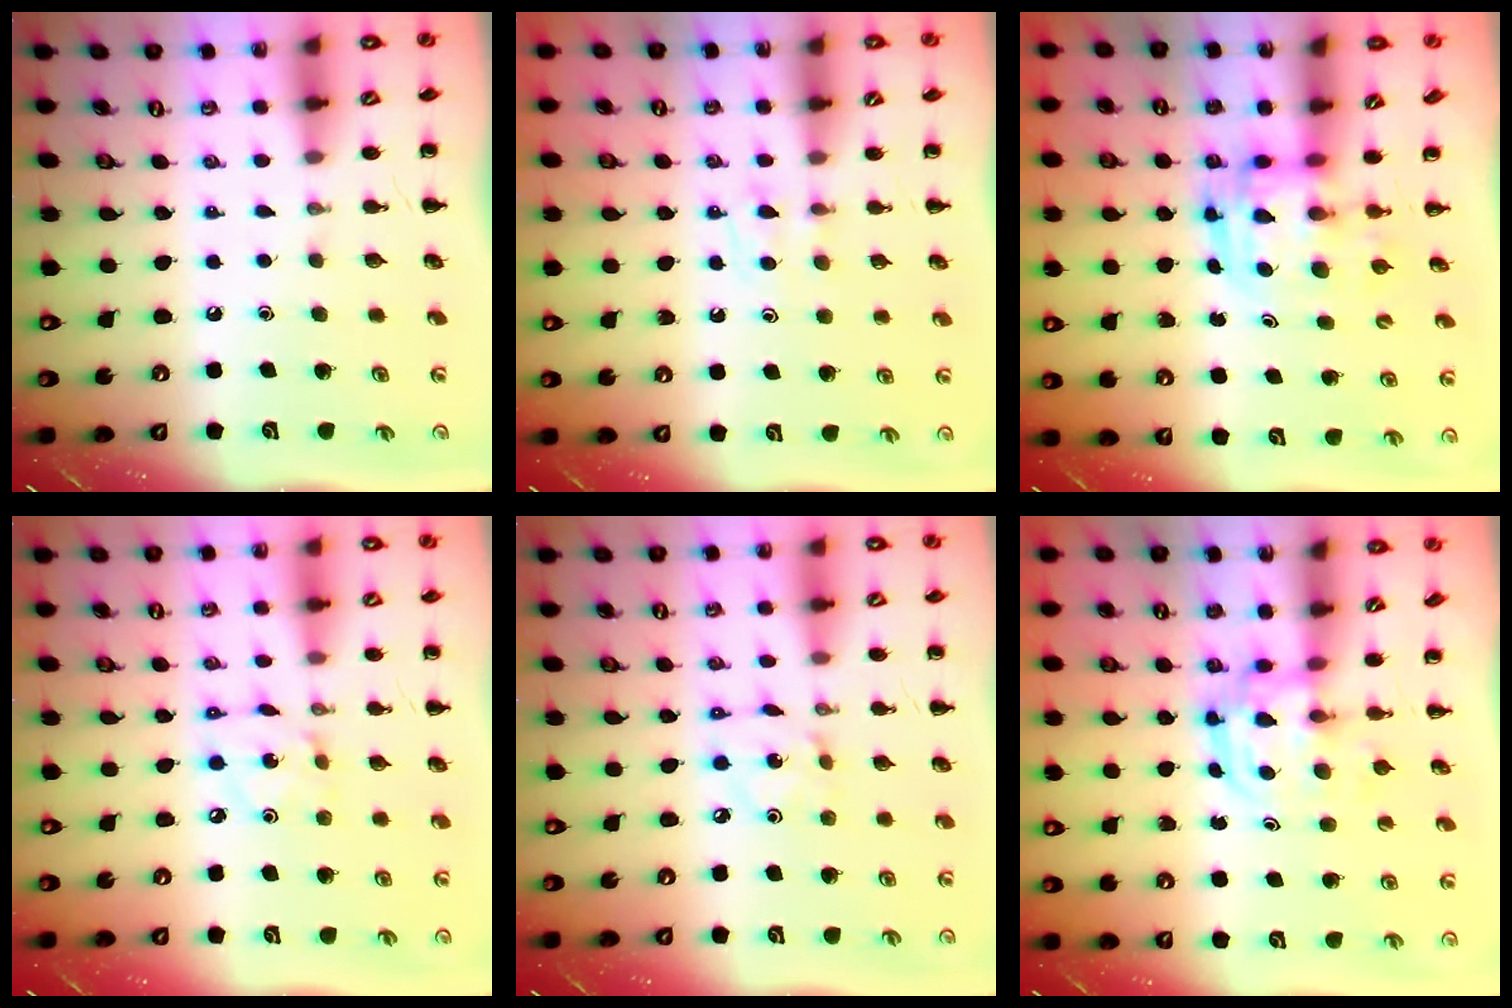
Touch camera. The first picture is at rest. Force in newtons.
{"total": 3.8, "press": 3.4, "slide": 1.7}
{"total": 3.3, "press": 3.2, "slide": 0.7}
{"total": 2.6, "press": 2.6, "slide": 0.5}
{"total": 2.3, "press": 2.2, "slide": 0.3}
{"total": 3.1, "press": 3.1, "slide": 0.3}